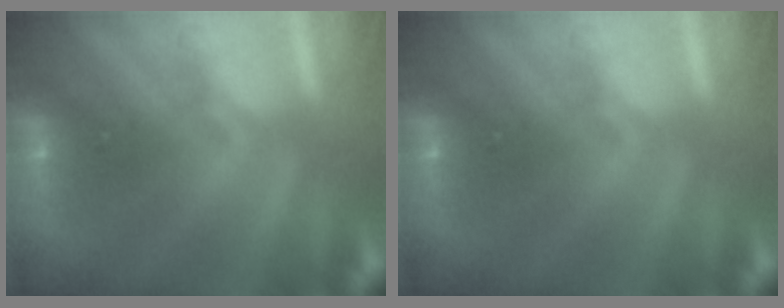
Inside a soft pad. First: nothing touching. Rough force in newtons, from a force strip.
{"total": 0.0}